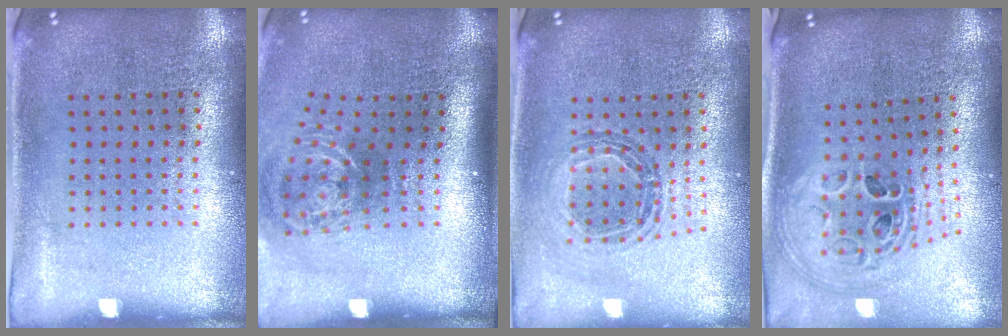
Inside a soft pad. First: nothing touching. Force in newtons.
{"total": 2.1, "press": 1.3, "slide": 1.7}
{"total": 0.8, "press": 0.8, "slide": 0.1}
{"total": 1.9, "press": 1.6, "slide": 1.1}